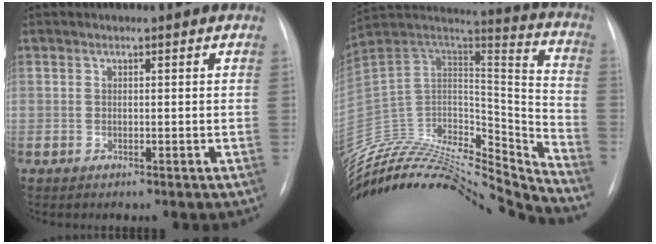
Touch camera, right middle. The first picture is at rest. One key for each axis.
{"total": 32.3, "fx": -30.7, "fy": 4.0, "fz": 9.5, "tx": -0.166, "ty": 0.002, "tz": -0.482}